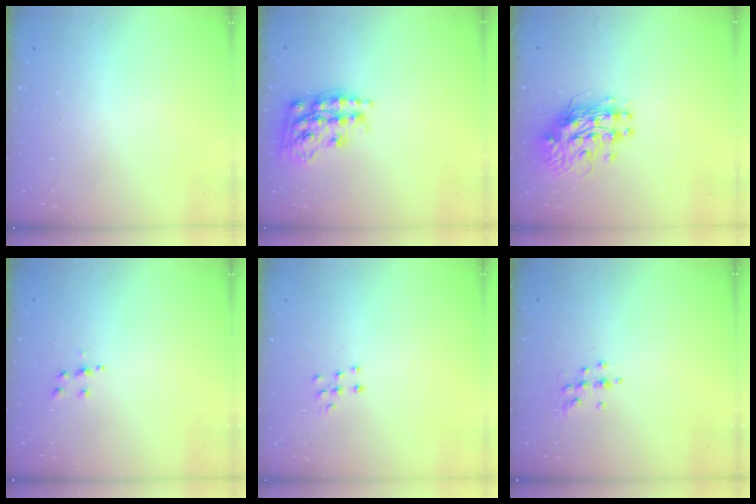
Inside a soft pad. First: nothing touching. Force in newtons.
{"total": 17.9, "press": 17.8, "slide": 1.1}
{"total": 11.0, "press": 10.9, "slide": 1.0}
{"total": 4.8, "press": 4.8, "slide": 0.5}
{"total": 5.3, "press": 5.2, "slide": 0.4}
{"total": 4.8, "press": 4.7, "slide": 0.5}